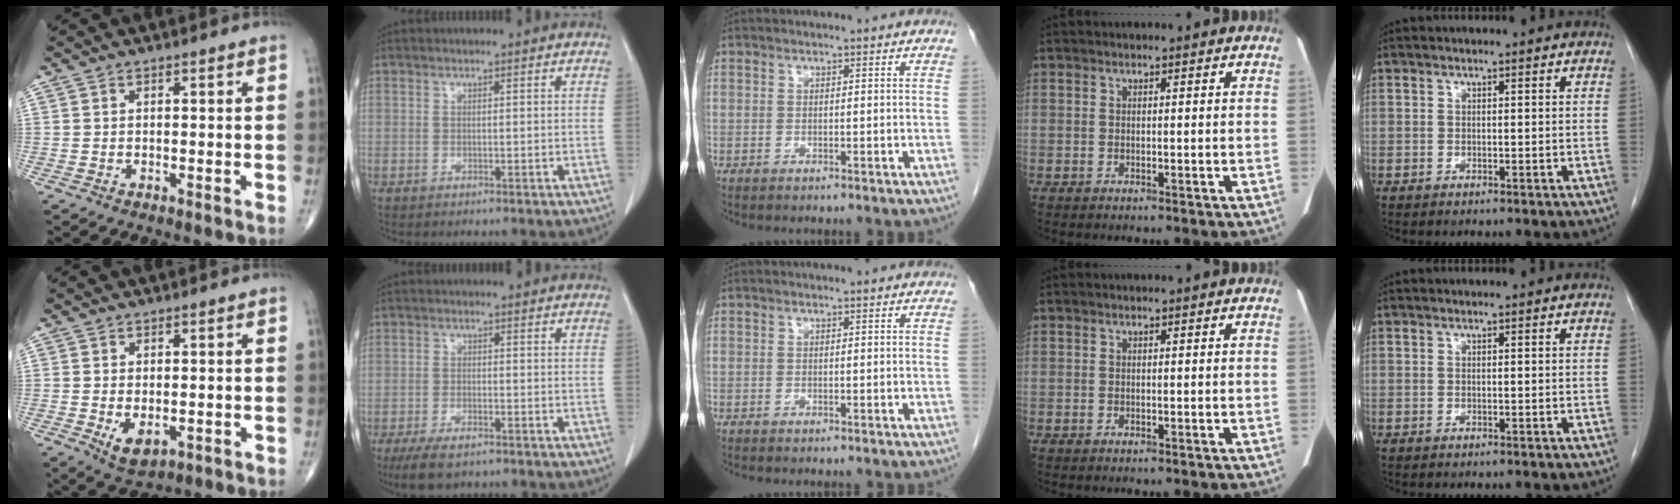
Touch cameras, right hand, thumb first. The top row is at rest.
{"thumb": {"total": 4.8, "force": [-1.1, 2.7, 3.8], "torque": [-0.059, -0.009, -0.006]}, "index": {"total": 5.7, "force": [-4.3, 1.7, 3.3], "torque": [-0.062, -0.010, -0.072]}}